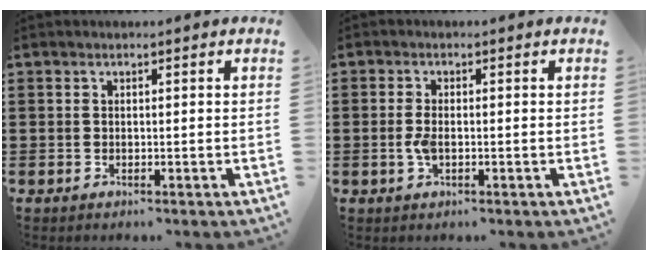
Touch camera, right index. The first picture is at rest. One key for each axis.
{"total": 2.5, "fx": -0.4, "fy": 1.0, "fz": 2.2, "tx": -0.057, "ty": -0.007, "tz": -0.012}